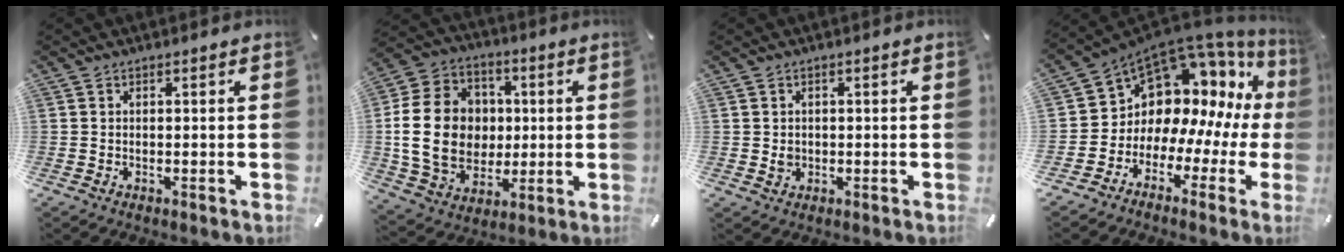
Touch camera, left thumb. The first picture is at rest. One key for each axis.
{"total": 19.3, "fx": 0.2, "fy": 16.2, "fz": 10.6, "tx": -0.224, "ty": 0.011, "tz": 0.009}
{"total": 2.3, "fx": -0.1, "fy": 2.1, "fz": 0.8, "tx": -0.010, "ty": 0.001, "tz": -0.005}
{"total": 12.0, "fx": 6.8, "fy": 8.7, "fz": 4.6, "tx": -0.087, "ty": -0.088, "tz": 0.133}